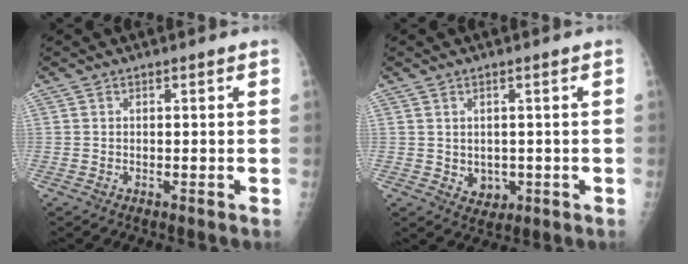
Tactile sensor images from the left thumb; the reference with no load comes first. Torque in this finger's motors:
{"motor_torque": [-0.28, -0.13, 0.44, 0.03, 0.01]}